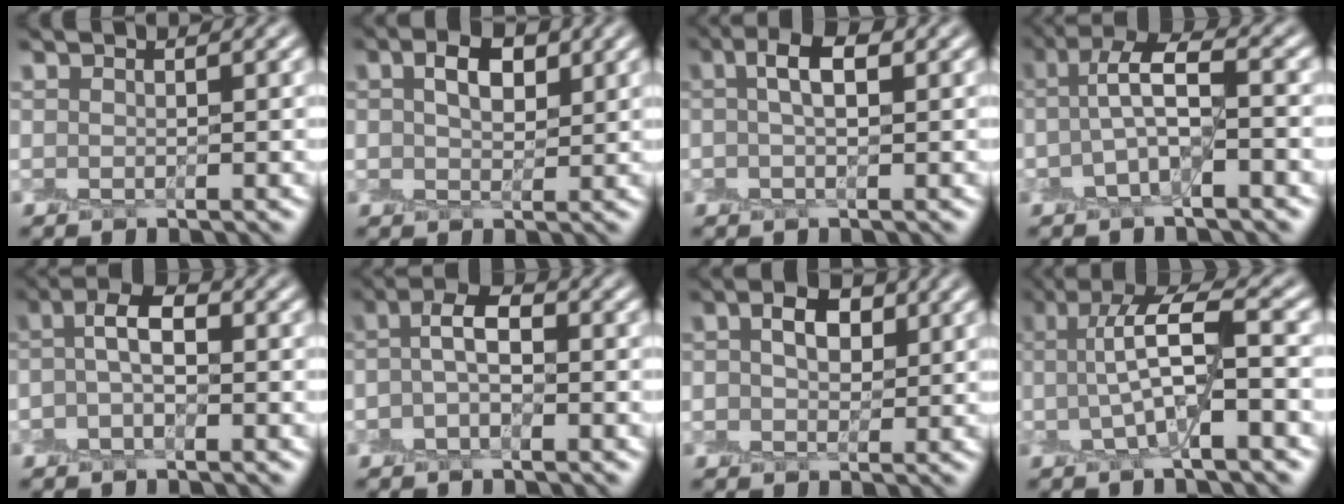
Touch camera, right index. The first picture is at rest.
{"total": 3.4, "force": [1.1, 1.9, 2.5], "torque": [-0.050, 0.005, 0.020]}
{"total": 3.2, "force": [0.7, 1.0, 2.9], "torque": [-0.051, 0.010, 0.006]}
{"total": 4.8, "force": [0.0, 1.5, 4.6], "torque": [-0.089, 0.016, -0.009]}
{"total": 3.3, "force": [-0.2, 1.5, 2.9], "torque": [-0.058, 0.008, -0.011]}
{"total": 3.3, "force": [-0.2, 1.6, 2.9], "torque": [-0.058, 0.008, -0.011]}
{"total": 3.2, "force": [0.8, 2.1, 2.3], "torque": [-0.044, 0.006, 0.010]}
{"total": 6.2, "force": [0.0, 1.4, 6.0], "torque": [-0.116, 0.017, -0.005]}